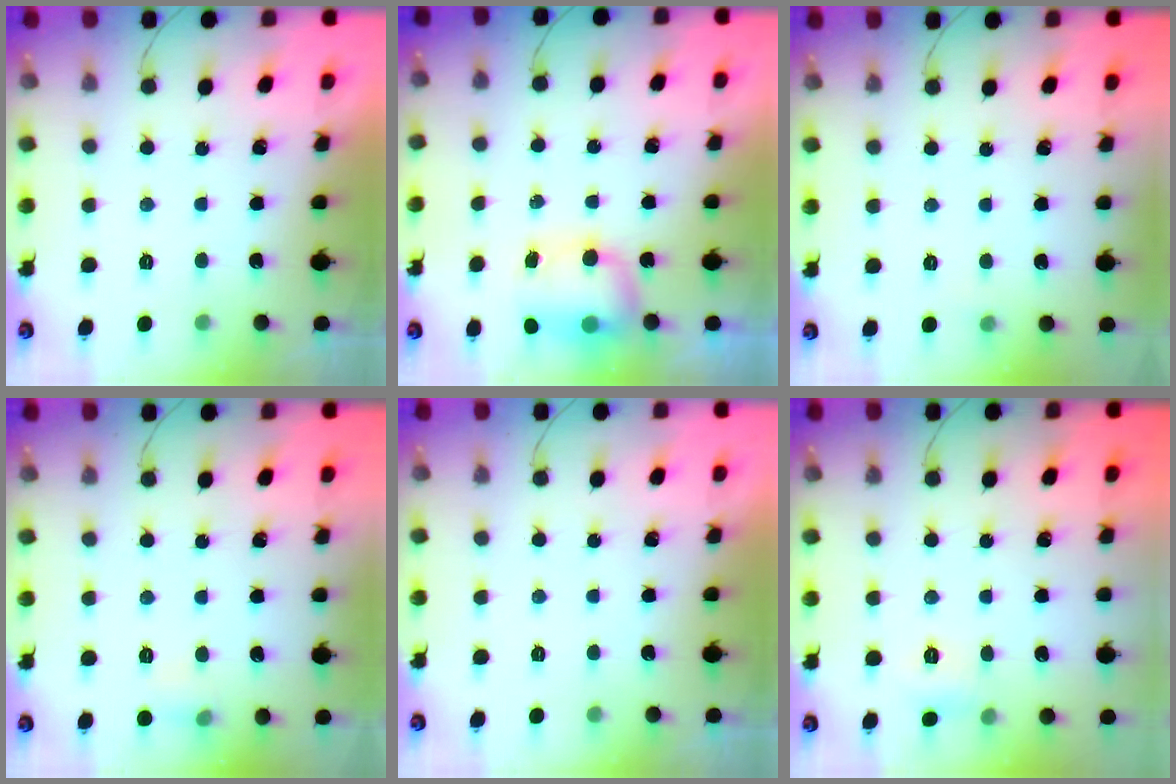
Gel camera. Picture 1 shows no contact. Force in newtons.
{"total": 7.5, "press": 7.3, "slide": 1.3}
{"total": 3.4, "press": 2.1, "slide": 2.7}
{"total": 5.1, "press": 4.9, "slide": 1.4}
{"total": 0.0}
{"total": 5.3, "press": 5.1, "slide": 1.5}